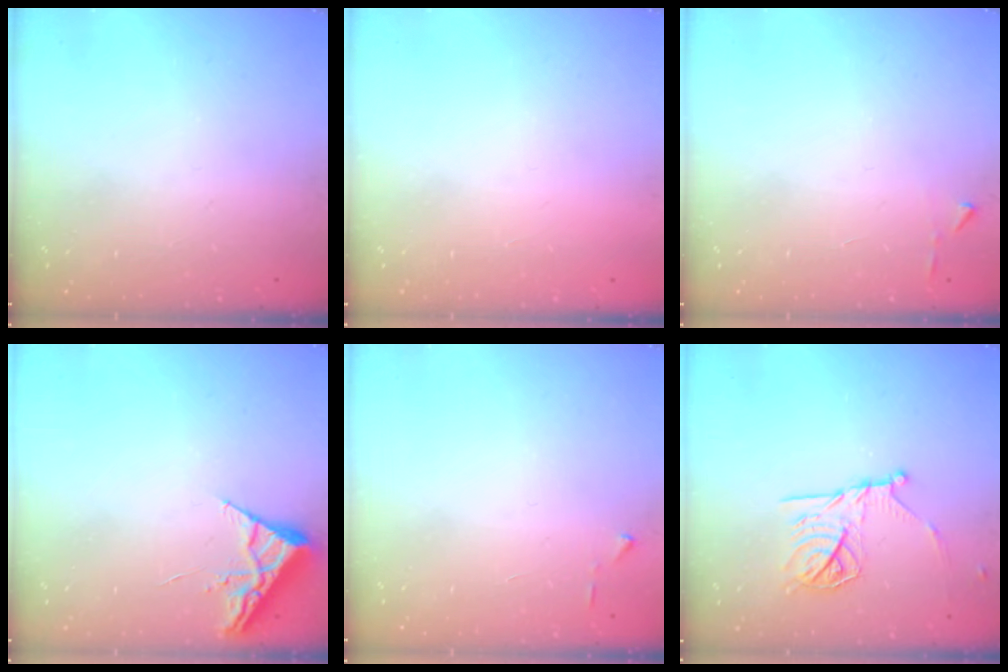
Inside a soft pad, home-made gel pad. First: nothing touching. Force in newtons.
{"total": 1.5, "press": 1.5, "slide": 0.1}
{"total": 3.2, "press": 3.2, "slide": 0.4}
{"total": 3.9, "press": 3.9, "slide": 0.5}
{"total": 3.0, "press": 2.9, "slide": 0.4}
{"total": 14.9, "press": 14.9, "slide": 0.4}